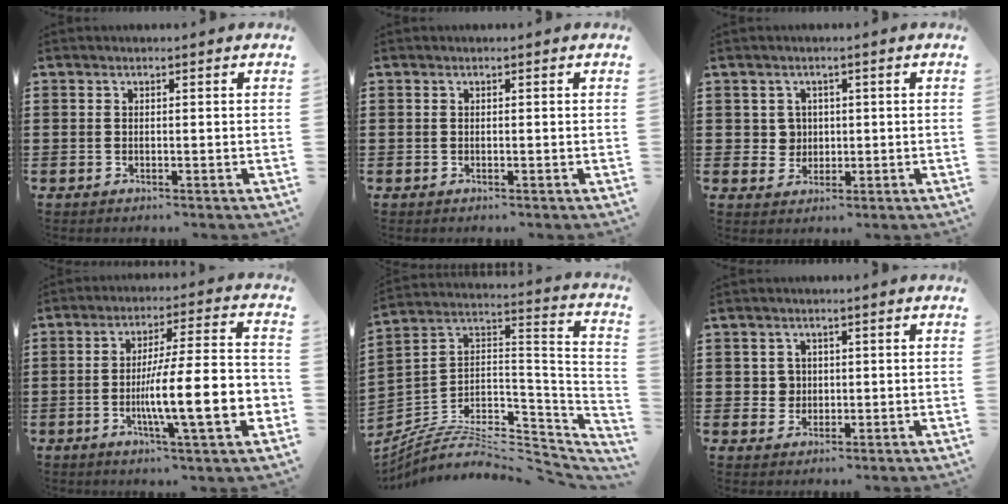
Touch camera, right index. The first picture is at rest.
{"total": 0.0}
{"total": 3.0, "force": [0.4, 2.8, 0.9], "torque": [-0.030, 0.010, 0.007]}
{"total": 14.5, "force": [-3.7, 2.5, 13.8], "torque": [-0.223, -0.016, -0.072]}
{"total": 6.5, "force": [-4.9, 2.6, 3.4], "torque": [-0.071, -0.013, -0.095]}
{"total": 2.4, "force": [0.3, 2.3, 0.6], "torque": [-0.022, 0.009, 0.004]}